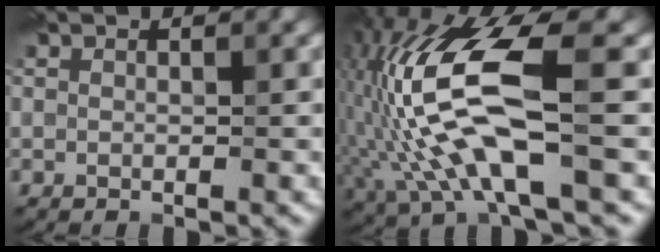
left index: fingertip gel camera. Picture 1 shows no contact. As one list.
[{"total": 11.5, "force": [-0.6, 3.4, 10.9], "torque": [-0.237, 0.009, -0.011]}]